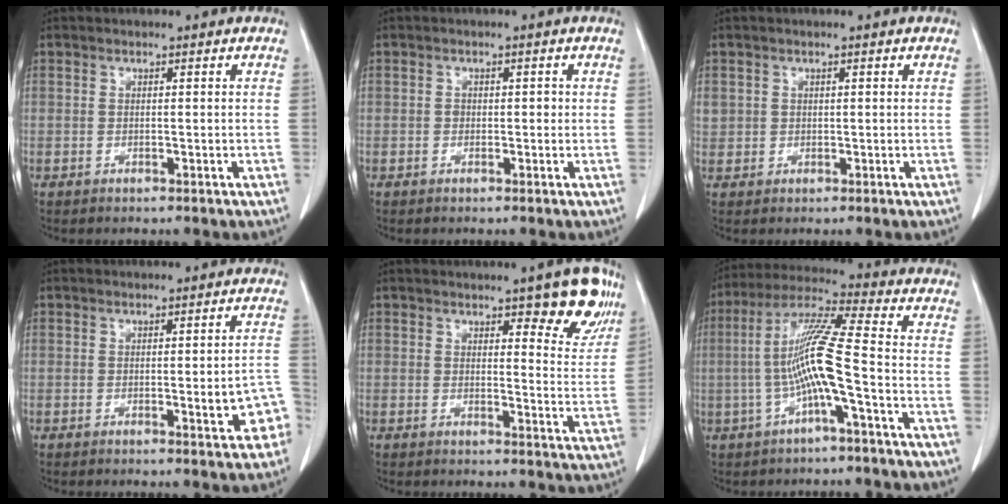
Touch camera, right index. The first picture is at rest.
{"total": 1.2, "force": [-0.2, 1.0, 0.7], "torque": [-0.005, 0.004, -0.003]}
{"total": 1.8, "force": [0.5, 1.7, 0.3], "torque": [-0.001, 0.012, 0.012]}
{"total": 4.9, "force": [-1.8, 1.1, 4.4], "torque": [-0.043, 0.008, -0.020]}
{"total": 8.7, "force": [5.7, 2.1, 6.3], "torque": [-0.067, -0.014, 0.066]}
{"total": 10.3, "force": [-2.1, -0.5, 10.0], "torque": [-0.202, 0.017, -0.045]}